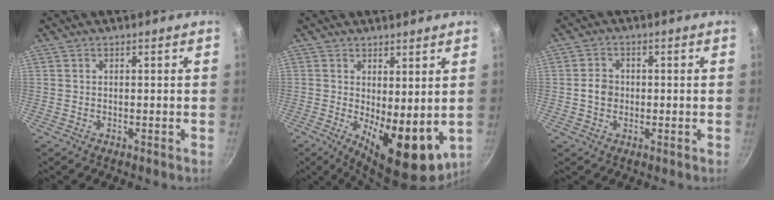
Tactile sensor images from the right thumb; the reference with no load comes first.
{"total": 11.3, "force": [-0.4, 4.9, 10.2], "torque": [-0.119, -0.019, 0.007]}
{"total": 3.7, "force": [-0.4, 3.2, 1.9], "torque": [-0.018, 0.011, -0.010]}